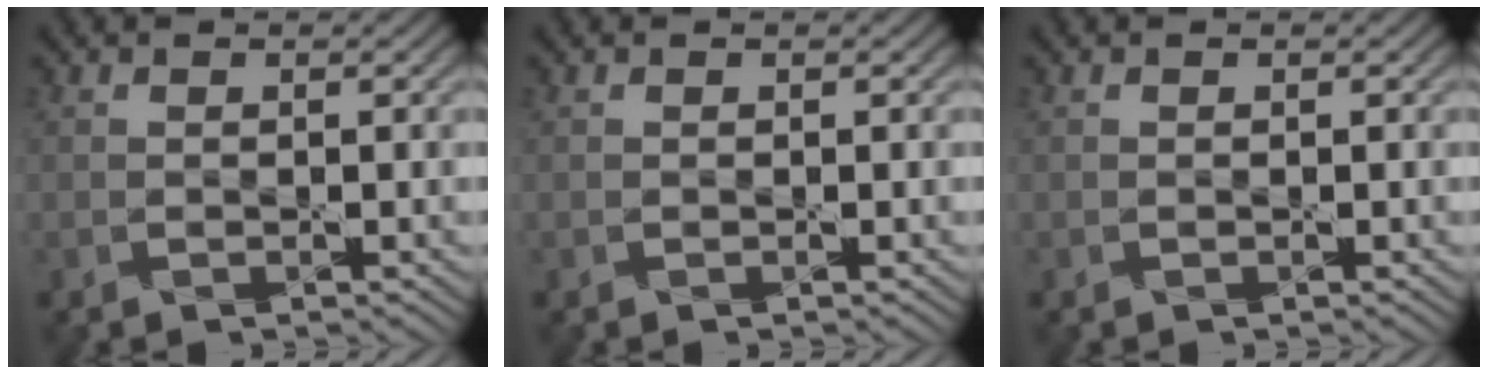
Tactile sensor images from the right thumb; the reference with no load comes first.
{"total": 0.0}
{"total": 0.0}